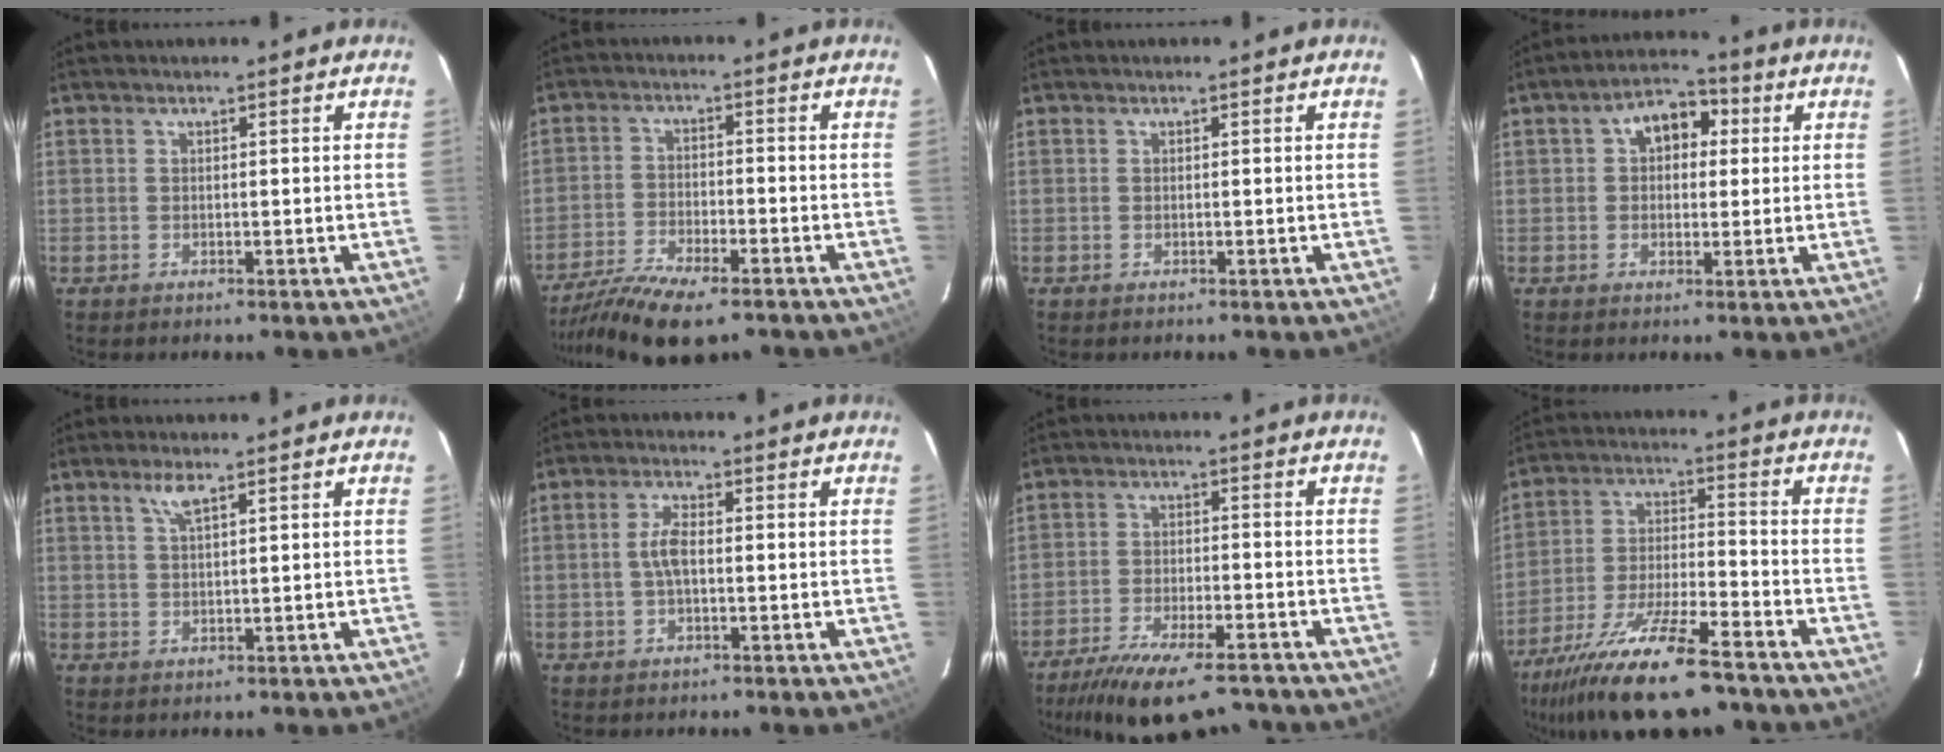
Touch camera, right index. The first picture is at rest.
{"total": 12.7, "force": [-9.9, 3.4, 7.1], "torque": [-0.164, -0.033, -0.179]}
{"total": 0.0}
{"total": 7.3, "force": [1.7, 5.2, 4.8], "torque": [-0.073, 0.029, 0.027]}
{"total": 2.4, "force": [1.6, 0.4, 1.8], "torque": [-0.037, 0.003, 0.032]}
{"total": 3.9, "force": [-0.3, 1.5, 3.5], "torque": [-0.074, 0.007, -0.006]}
{"total": 16.2, "force": [-13.3, 4.2, 8.3], "torque": [-0.166, -0.028, -0.206]}
{"total": 19.5, "force": [-15.1, 4.3, 11.5], "torque": [-0.232, -0.036, -0.256]}